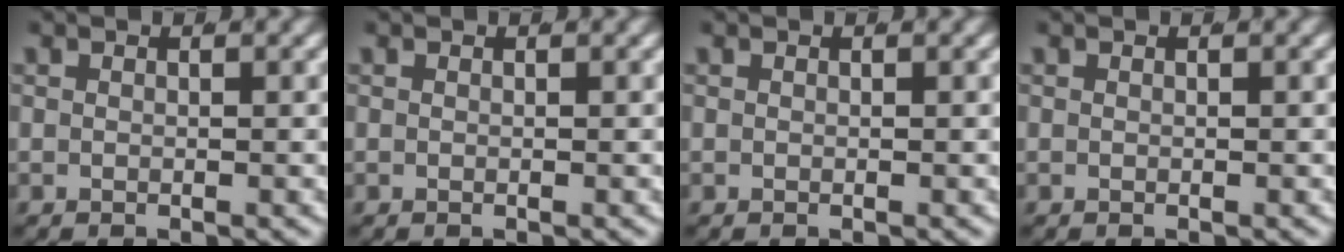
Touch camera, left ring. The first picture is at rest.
{"total": 0.0}
{"total": 0.0}
{"total": 0.0}